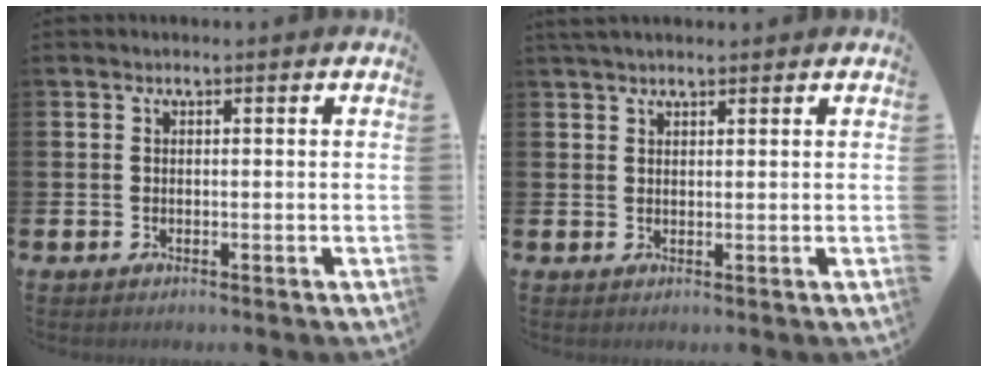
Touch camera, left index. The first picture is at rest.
{"total": 2.0, "force": [1.8, 0.6, 0.7], "torque": [-0.003, 0.000, 0.030]}